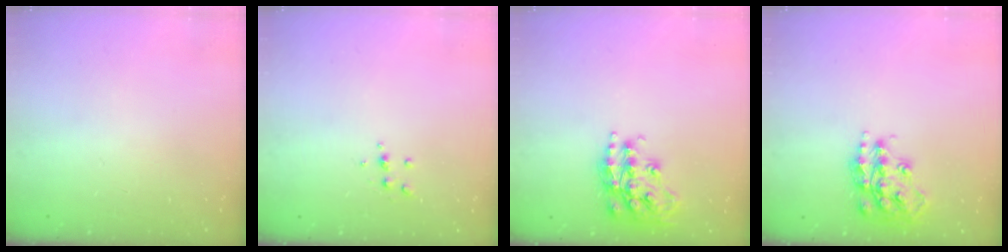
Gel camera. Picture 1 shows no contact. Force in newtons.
{"total": 4.9, "press": 4.8, "slide": 1.1}
{"total": 17.2, "press": 17.2, "slide": 1.2}
{"total": 15.9, "press": 15.8, "slide": 1.0}